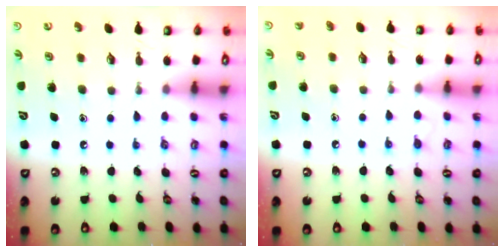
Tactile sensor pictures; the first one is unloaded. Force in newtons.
{"total": 4.9, "press": 4.9, "slide": 0.5}